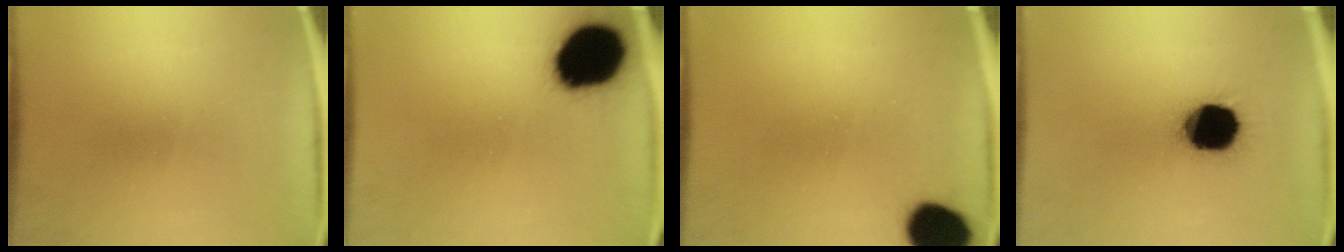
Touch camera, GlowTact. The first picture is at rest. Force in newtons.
{"total": 18.5}
{"total": 11.7}
{"total": 16.5}